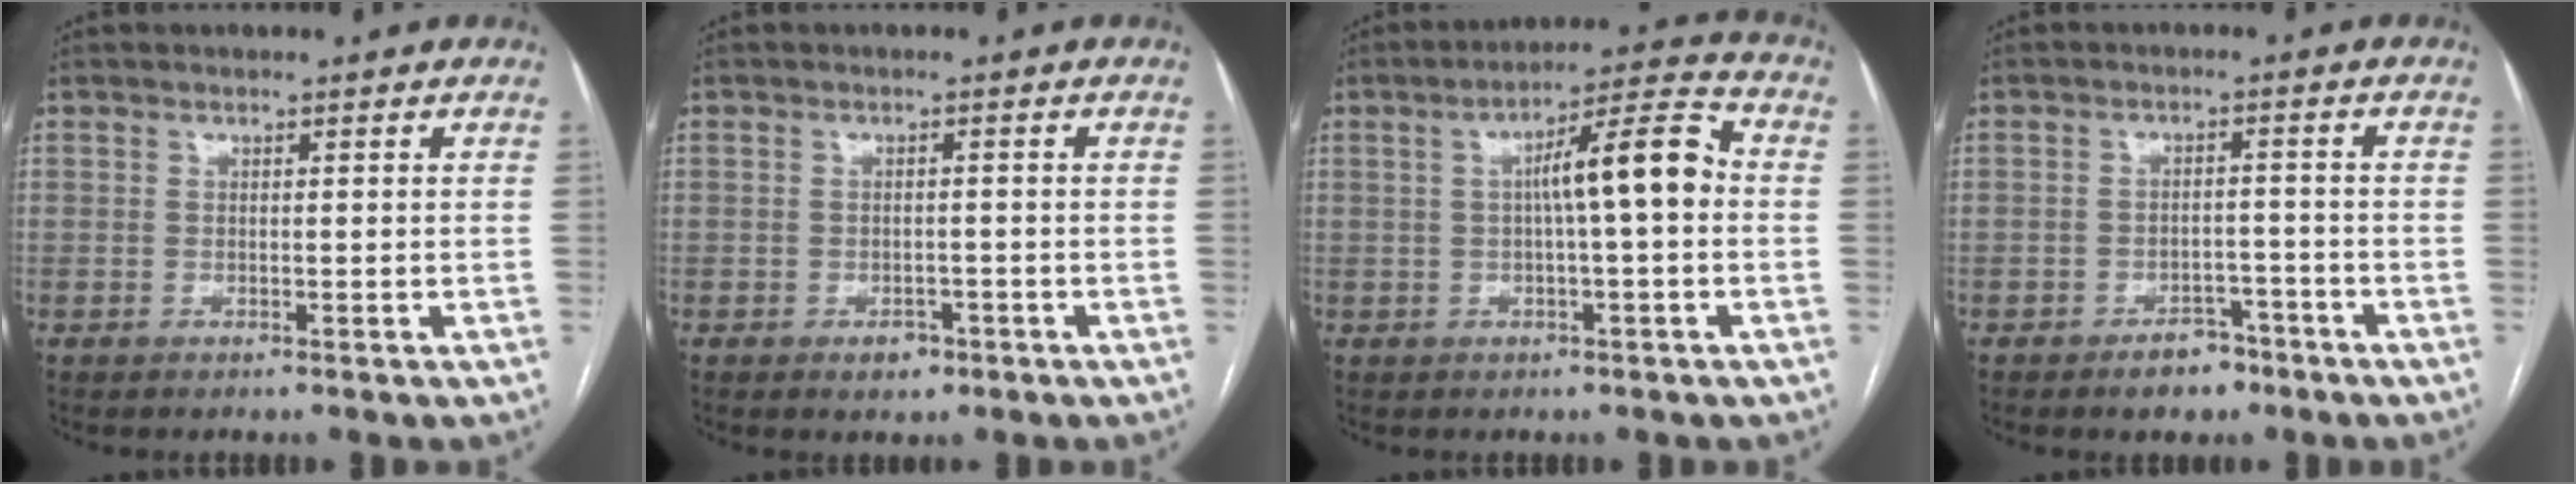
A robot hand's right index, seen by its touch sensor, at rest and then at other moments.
{"total": 2.3, "force": [-1.3, 1.6, 1.1], "torque": [-0.012, 0.004, -0.009]}
{"total": 9.7, "force": [0.6, 1.1, 9.6], "torque": [-0.152, 0.030, 0.009]}
{"total": 4.3, "force": [-3.0, 2.5, 1.7], "torque": [-0.021, 0.007, -0.037]}